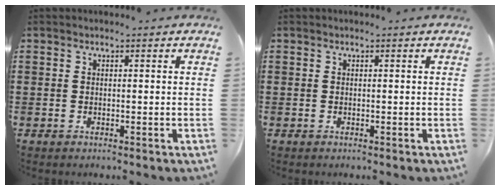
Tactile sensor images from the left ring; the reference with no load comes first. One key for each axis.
{"total": 0.0}